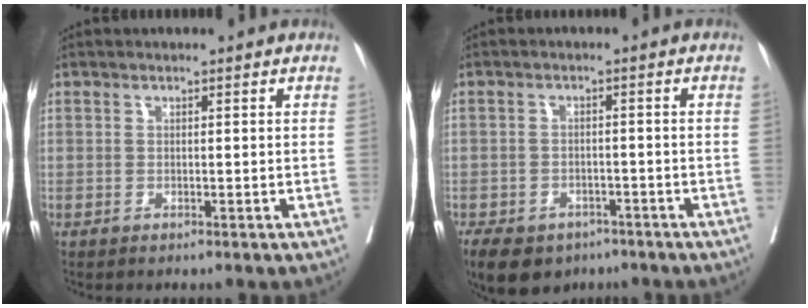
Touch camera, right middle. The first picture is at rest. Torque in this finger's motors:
{"motor_torque": [0.71, -0.78, 0.07, 0.06]}